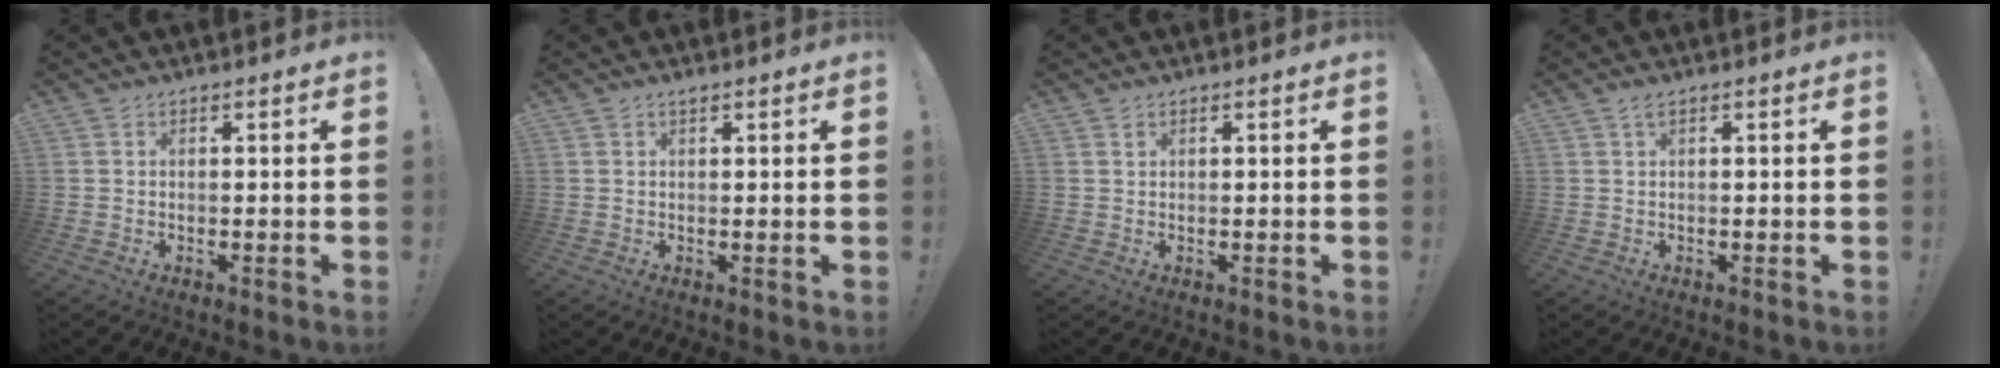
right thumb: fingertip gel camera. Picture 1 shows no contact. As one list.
[{"total": 0.7, "force": [0.6, 0.1, 0.3], "torque": [-0.003, 0.000, 0.010]}, {"total": 0.6, "force": [0.5, 0.3, 0.2], "torque": [0.001, -0.002, 0.009]}, {"total": 1.1, "force": [0.9, 0.2, 0.7], "torque": [-0.010, 0.000, 0.013]}]